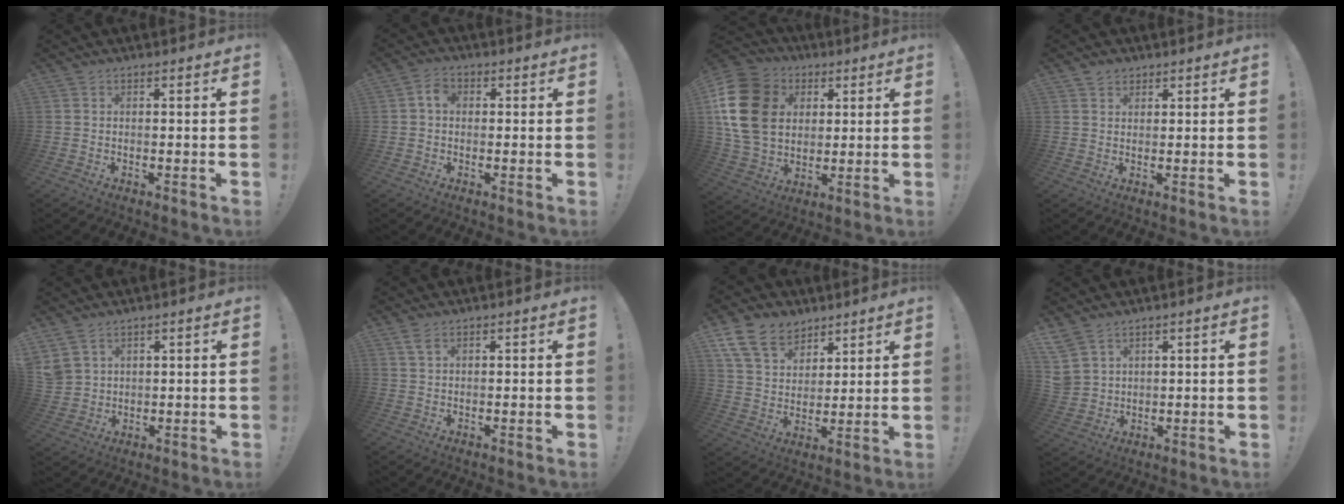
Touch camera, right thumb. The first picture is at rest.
{"total": 3.9, "force": [0.2, 2.9, 2.6], "torque": [-0.048, 0.013, 0.005]}
{"total": 20.0, "force": [4.5, 15.3, 12.1], "torque": [-0.220, -0.007, 0.087]}
{"total": 2.4, "force": [1.8, 1.4, 0.6], "torque": [-0.007, -0.008, 0.032]}
{"total": 5.3, "force": [3.8, 3.2, 1.9], "torque": [-0.042, -0.011, 0.077]}
{"total": 2.5, "force": [1.5, 0.9, 1.8], "torque": [-0.035, -0.002, 0.027]}
{"total": 13.5, "force": [8.9, 8.8, 5.1], "torque": [-0.101, -0.049, 0.175]}
{"total": 6.1, "force": [4.5, 3.8, 1.7], "torque": [-0.045, -0.025, 0.090]}